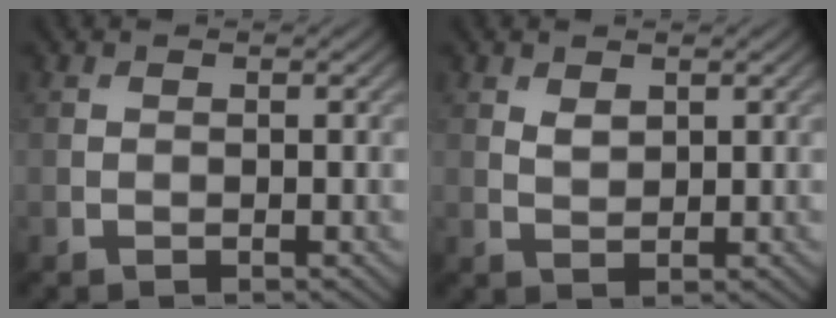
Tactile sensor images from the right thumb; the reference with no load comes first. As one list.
[{"total": 1.5, "force": [0.9, 0.8, 0.9], "torque": [-0.019, -0.003, 0.021]}]